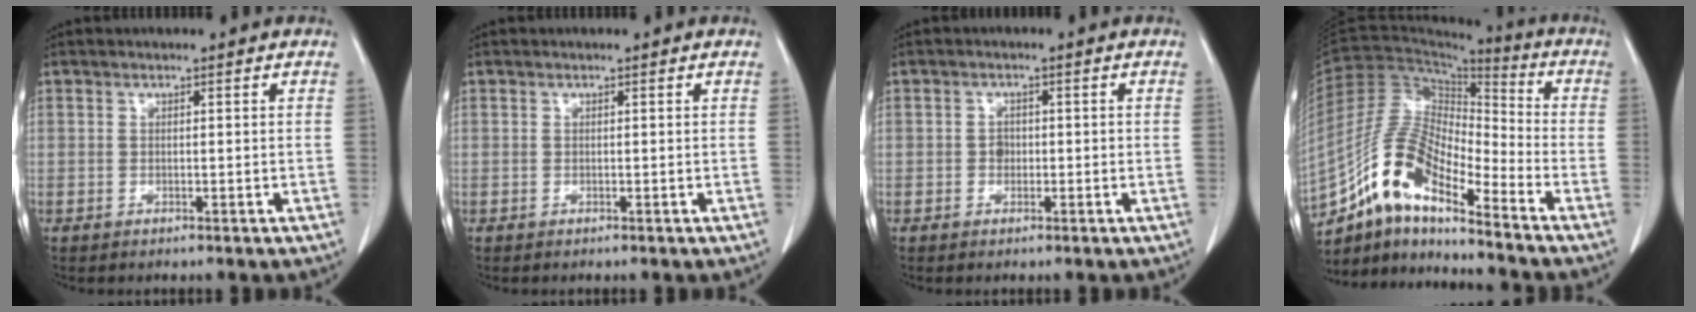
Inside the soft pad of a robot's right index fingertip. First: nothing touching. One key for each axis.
{"total": 0.0}
{"total": 1.5, "fx": -0.2, "fy": 1.3, "fz": 0.8, "tx": -0.011, "ty": 0.004, "tz": -0.003}
{"total": 13.1, "fx": -9.2, "fy": 3.4, "fz": 8.6, "tx": -0.174, "ty": 0.025, "tz": -0.168}